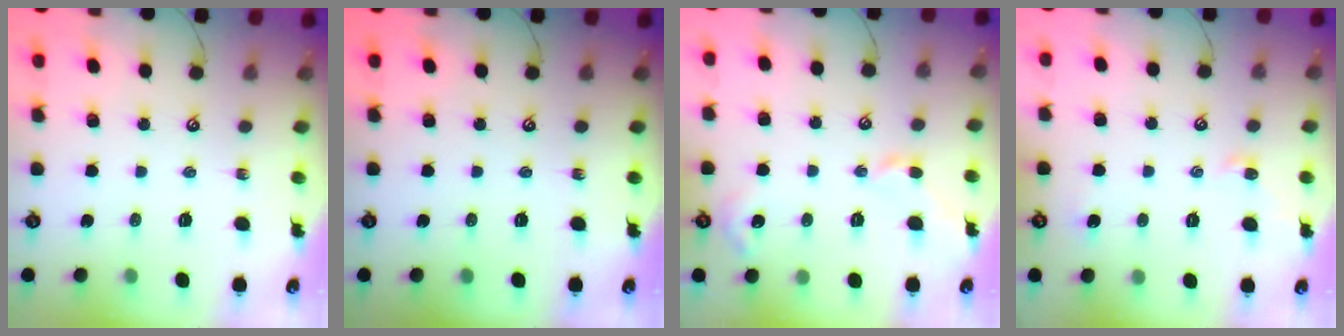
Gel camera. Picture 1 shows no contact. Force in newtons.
{"total": 0.0}
{"total": 2.6, "press": 2.6, "slide": 0.6}
{"total": 1.1, "press": 1.0, "slide": 0.4}